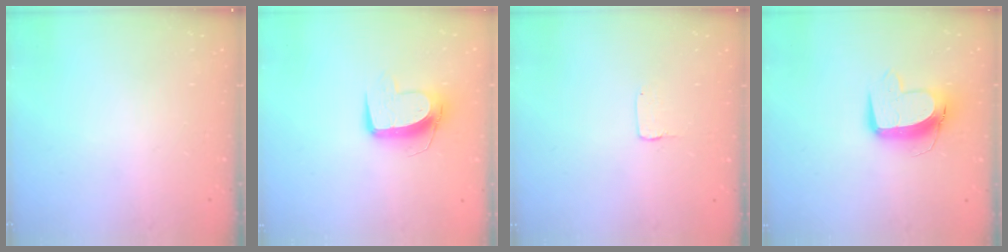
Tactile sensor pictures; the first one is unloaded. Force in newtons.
{"total": 10.8, "press": 10.8, "slide": 0.7}
{"total": 1.0, "press": 1.0, "slide": 0.1}
{"total": 12.1, "press": 12.0, "slide": 1.4}